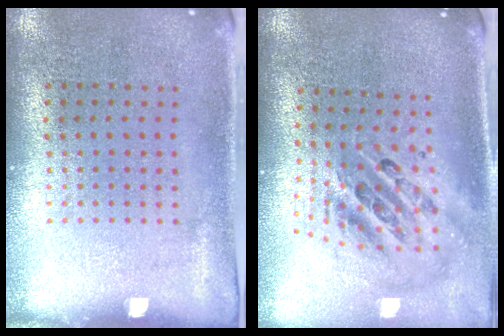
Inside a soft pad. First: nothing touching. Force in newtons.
{"total": 2.5, "press": 1.7, "slide": 1.8}